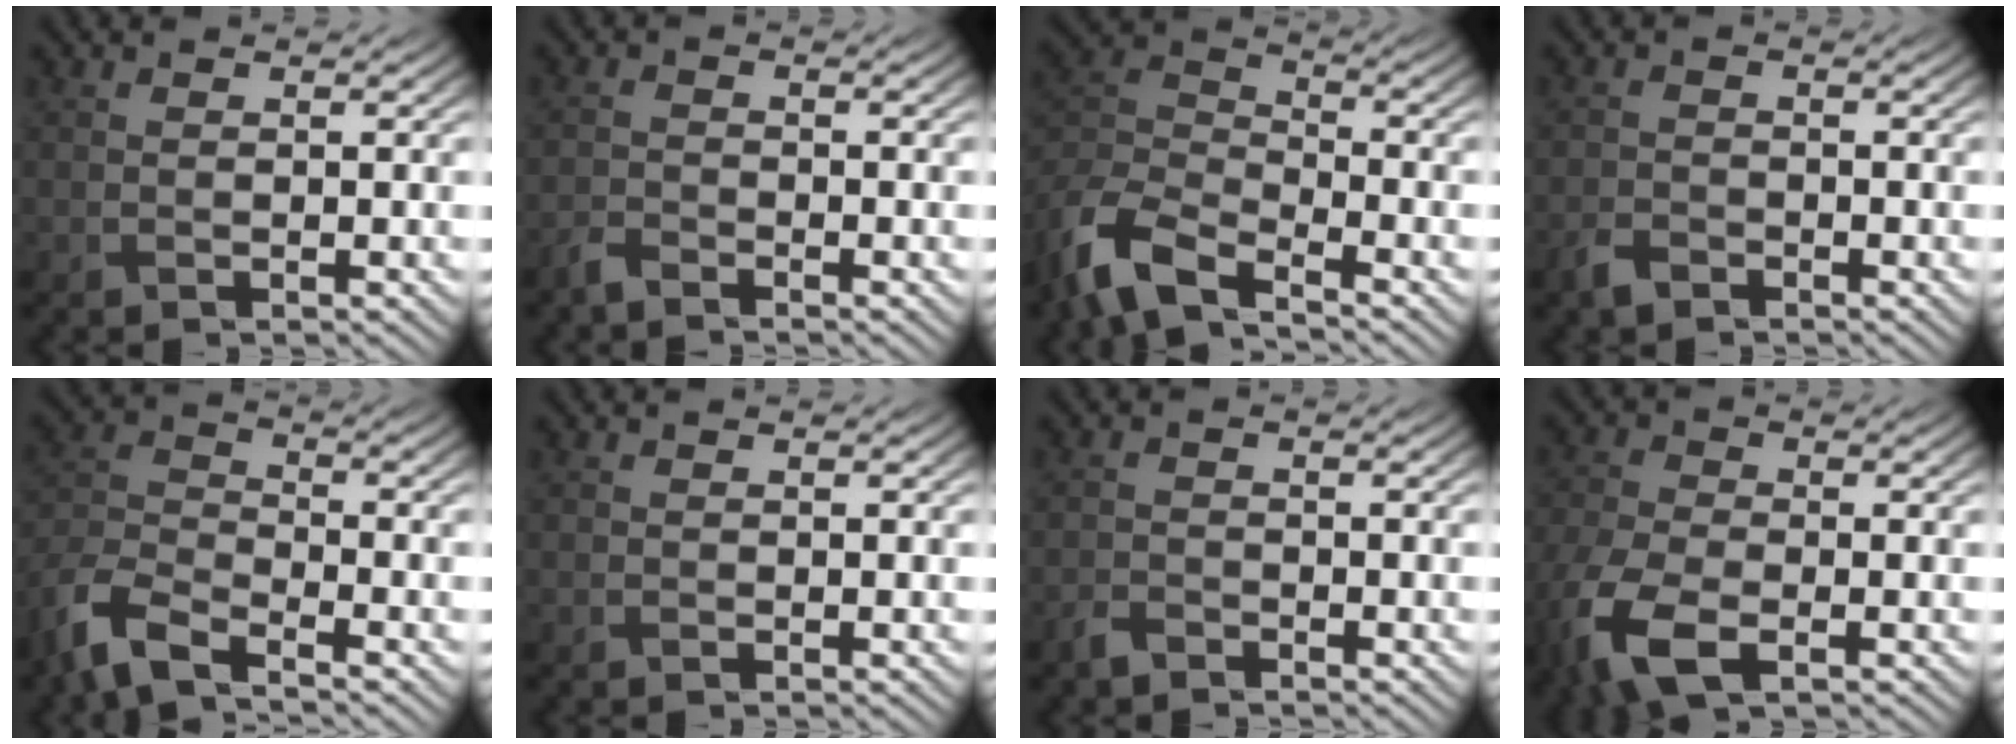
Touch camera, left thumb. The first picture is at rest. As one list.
[{"total": 1.7, "force": [-1.6, 0.2, 0.6], "torque": [-0.018, 0.000, -0.043]}, {"total": 9.8, "force": [-7.3, 3.5, 5.4], "torque": [-0.128, -0.010, -0.161]}, {"total": 2.0, "force": [-1.6, 0.9, 0.9], "torque": [-0.021, 0.000, -0.039]}, {"total": 8.0, "force": [-6.1, 2.8, 4.4], "torque": [-0.100, -0.009, -0.141]}, {"total": 0.0}, {"total": 1.5, "force": [-1.3, 0.5, 0.6], "torque": [-0.014, 0.003, -0.034]}, {"total": 8.9, "force": [-4.5, 4.6, 6.2], "torque": [-0.167, -0.029, -0.093]}]